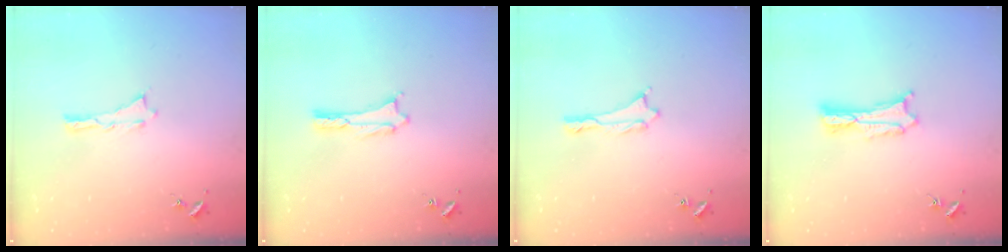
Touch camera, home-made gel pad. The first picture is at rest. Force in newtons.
{"total": 0.5, "press": 0.5, "slide": 0.2}
{"total": 0.6, "press": 0.5, "slide": 0.2}
{"total": 1.2, "press": 1.2, "slide": 0.2}